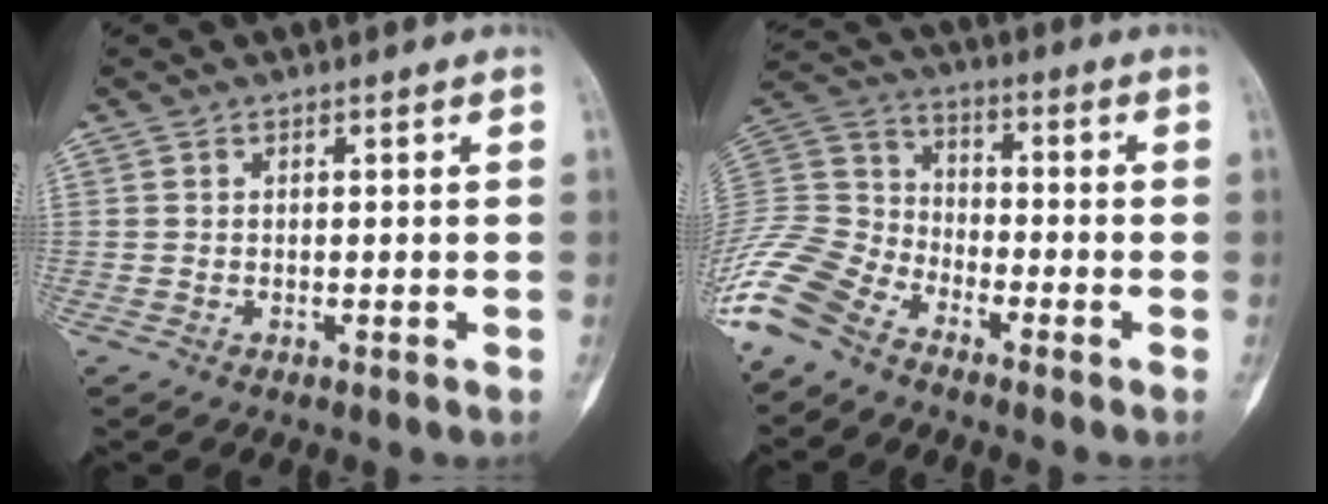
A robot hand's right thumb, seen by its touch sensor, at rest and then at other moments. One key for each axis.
{"total": 15.7, "fx": -11.2, "fy": 8.7, "fz": 6.7, "tx": -0.152, "ty": 0.051, "tz": -0.227}